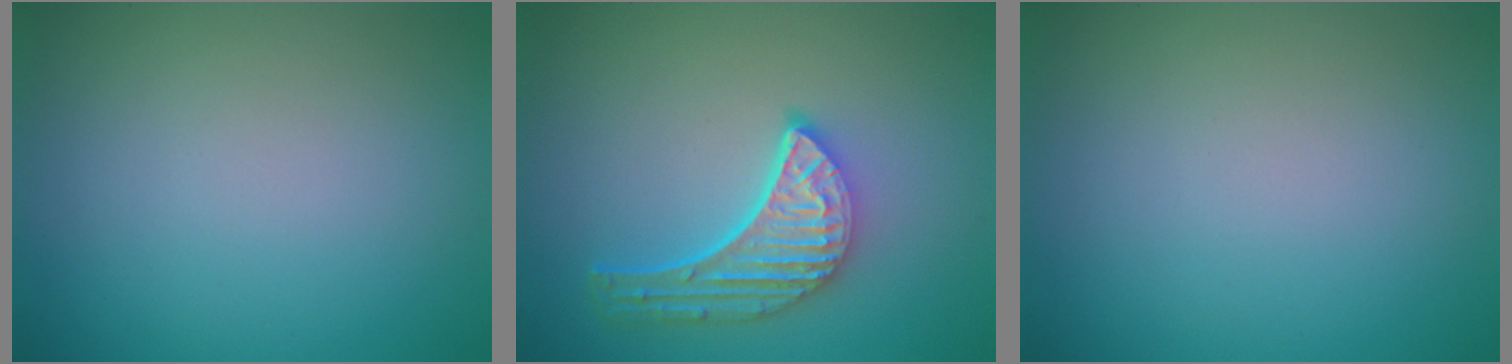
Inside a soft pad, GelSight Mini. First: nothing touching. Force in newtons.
{"total": 5.0, "press": 3.8, "slide": 3.2}
{"total": 0.0}